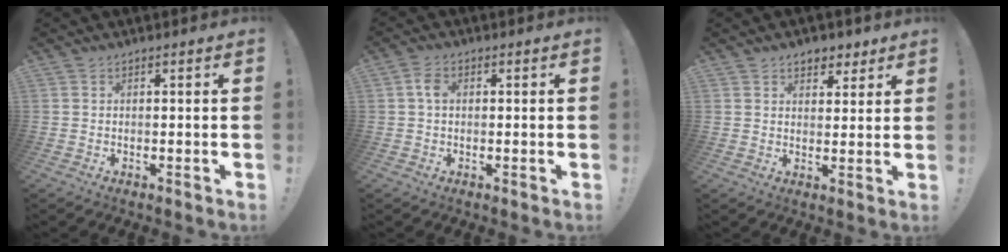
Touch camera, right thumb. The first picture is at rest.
{"total": 3.7, "force": [0.5, 2.4, 2.8], "torque": [-0.052, 0.010, 0.009]}
{"total": 5.2, "force": [3.4, 3.6, 1.6], "torque": [0.000, -0.021, 0.059]}